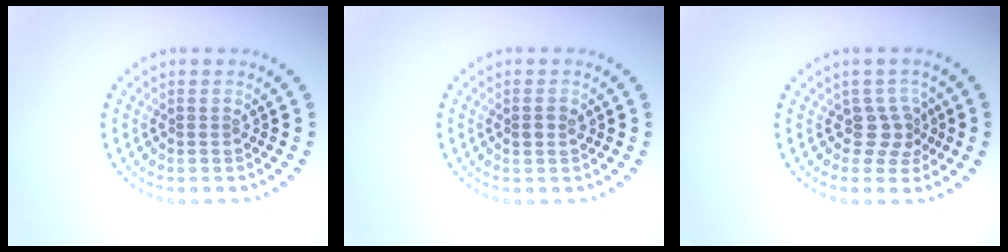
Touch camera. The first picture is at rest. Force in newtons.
{"total": 1.0, "press": 1.0, "slide": 0.1}
{"total": 2.3, "press": 1.7, "slide": 1.6}